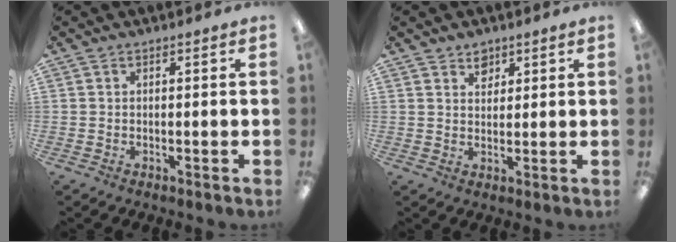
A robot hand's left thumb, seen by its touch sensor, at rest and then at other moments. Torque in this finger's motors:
{"motor_torque": [-0.19, -0.14, -0.18, 0.09, -0.01]}